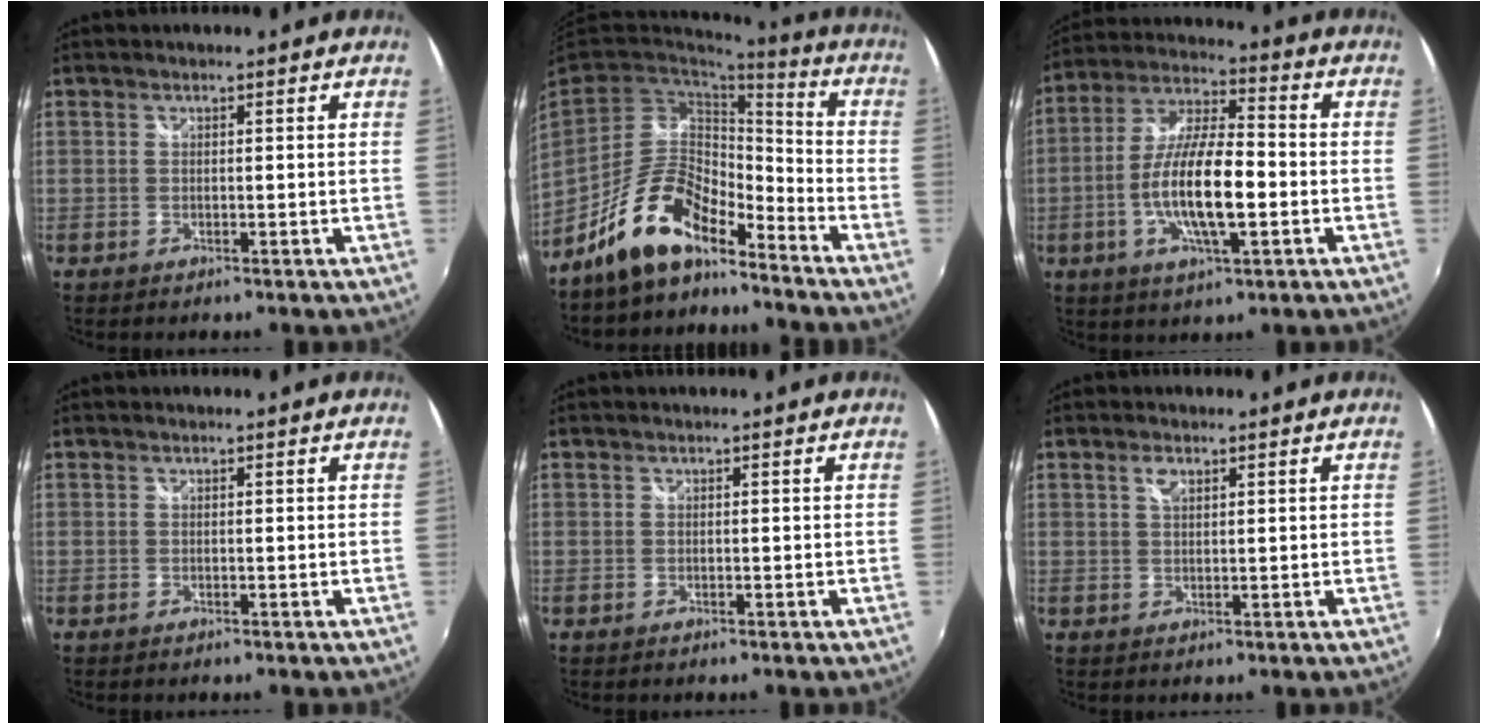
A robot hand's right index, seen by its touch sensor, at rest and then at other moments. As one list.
[{"total": 13.6, "force": [-10.5, 4.9, 7.1], "torque": [-0.151, 0.012, -0.193]}, {"total": 14.4, "force": [-3.4, 4.1, 13.4], "torque": [-0.267, -0.003, -0.064]}, {"total": 0.0}, {"total": 0.0}, {"total": 2.1, "force": [1.1, 1.0, 1.5], "torque": [-0.026, 0.003, 0.019]}]